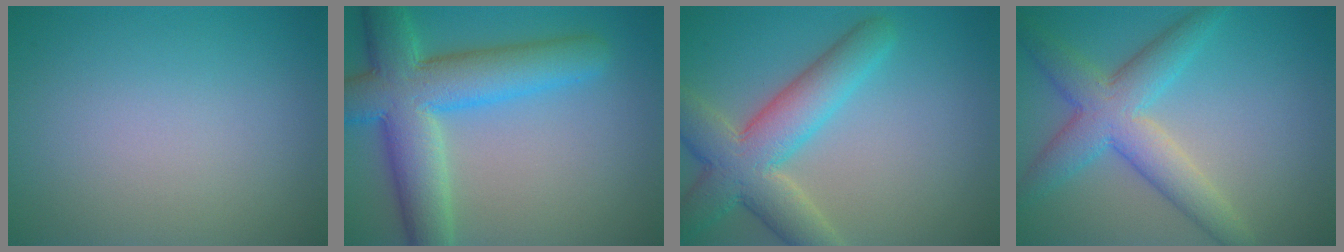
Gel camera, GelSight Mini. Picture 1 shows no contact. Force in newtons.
{"total": 9.3, "press": 9.3, "slide": 0.4}
{"total": 7.3, "press": 7.3, "slide": 0.3}
{"total": 5.9, "press": 5.9, "slide": 0.1}